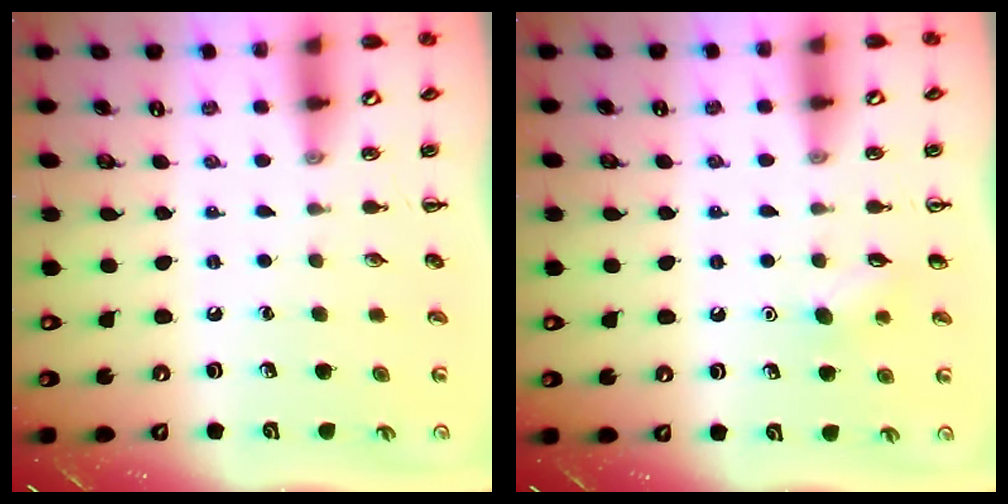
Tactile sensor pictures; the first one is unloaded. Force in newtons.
{"total": 6.7, "press": 6.5, "slide": 1.6}